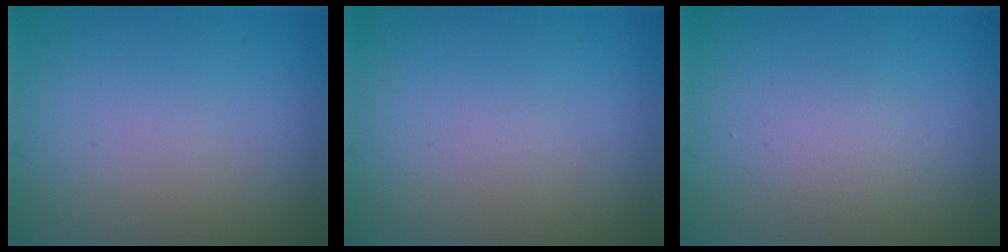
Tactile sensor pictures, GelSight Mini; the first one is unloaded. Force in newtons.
{"total": 0.0}
{"total": 1.4, "press": 1.4, "slide": 0.0}